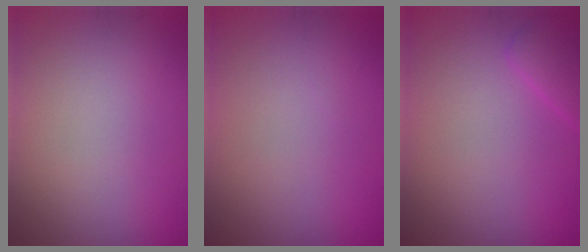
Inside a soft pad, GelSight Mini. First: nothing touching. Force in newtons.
{"total": 0.0}
{"total": 1.9, "press": 1.9, "slide": 0.1}